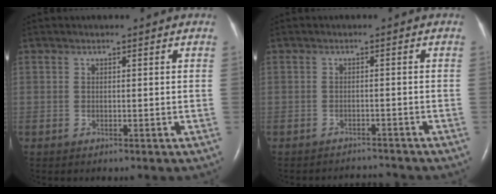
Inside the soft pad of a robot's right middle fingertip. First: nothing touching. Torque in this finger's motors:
{"motor_torque": [0.00, -0.02, -0.05, -0.01]}